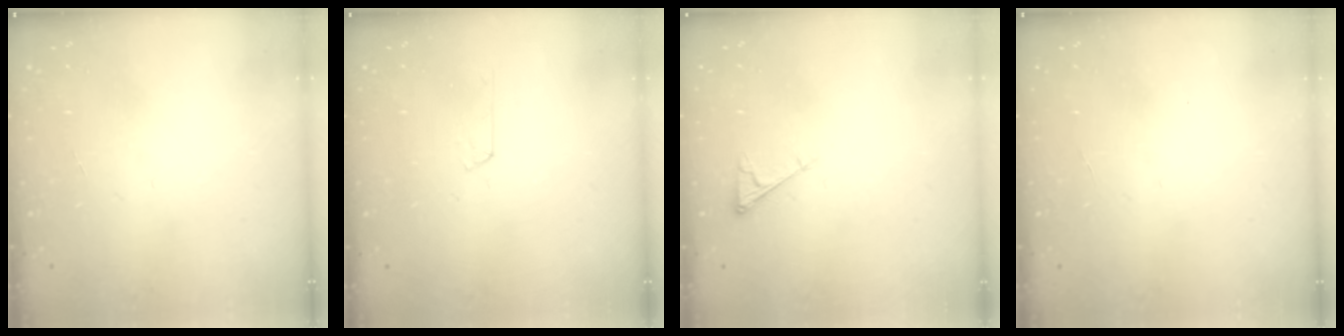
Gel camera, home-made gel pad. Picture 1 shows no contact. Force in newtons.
{"total": 2.9, "press": 2.9, "slide": 0.3}
{"total": 3.0, "press": 3.0, "slide": 0.4}
{"total": 0.0}